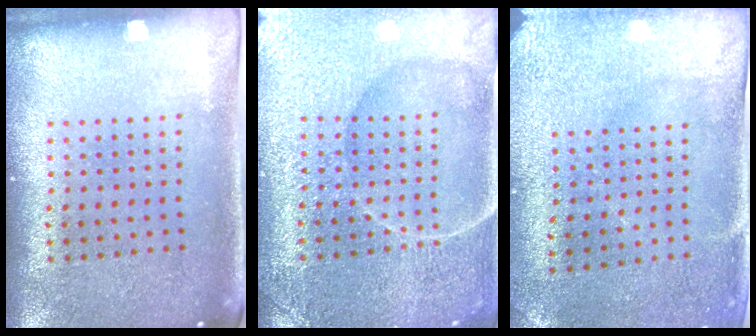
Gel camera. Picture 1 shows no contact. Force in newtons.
{"total": 4.3, "press": 4.2, "slide": 0.5}
{"total": 3.0, "press": 2.4, "slide": 1.8}